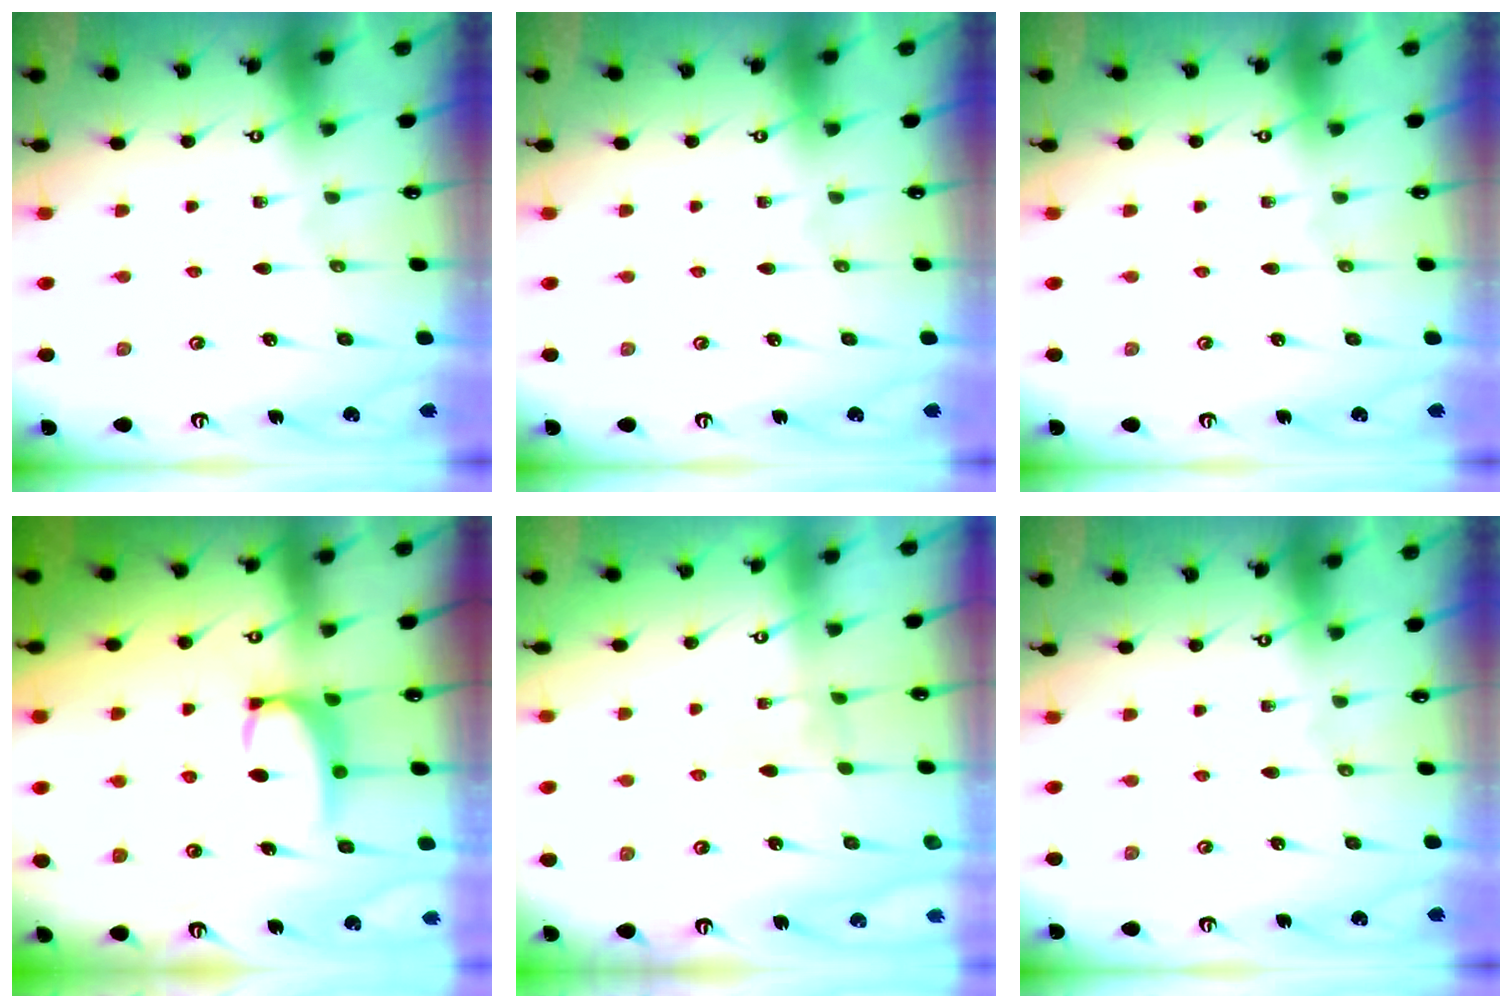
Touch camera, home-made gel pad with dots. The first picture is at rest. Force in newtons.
{"total": 0.0}
{"total": 0.0}
{"total": 3.2, "press": 3.1, "slide": 0.4}
{"total": 2.8, "press": 2.8, "slide": 0.3}
{"total": 0.0}